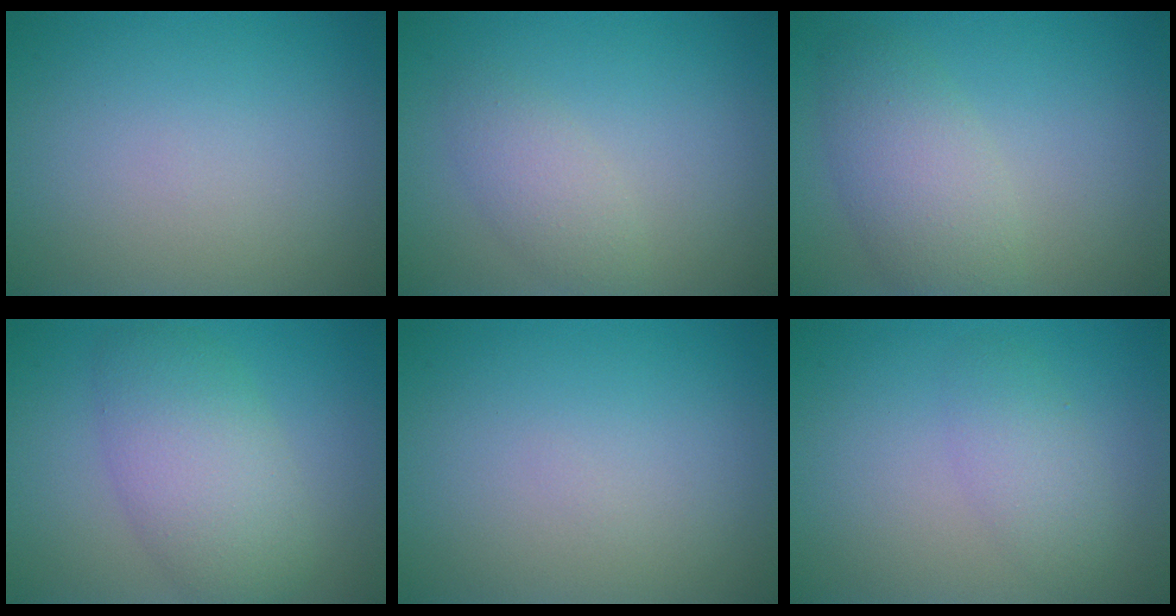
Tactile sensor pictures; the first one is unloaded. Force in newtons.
{"total": 2.1, "press": 2.1, "slide": 0.0}
{"total": 4.2, "press": 4.2, "slide": 0.3}
{"total": 5.9, "press": 5.9, "slide": 0.2}
{"total": 0.0}
{"total": 2.4, "press": 2.4, "slide": 0.1}